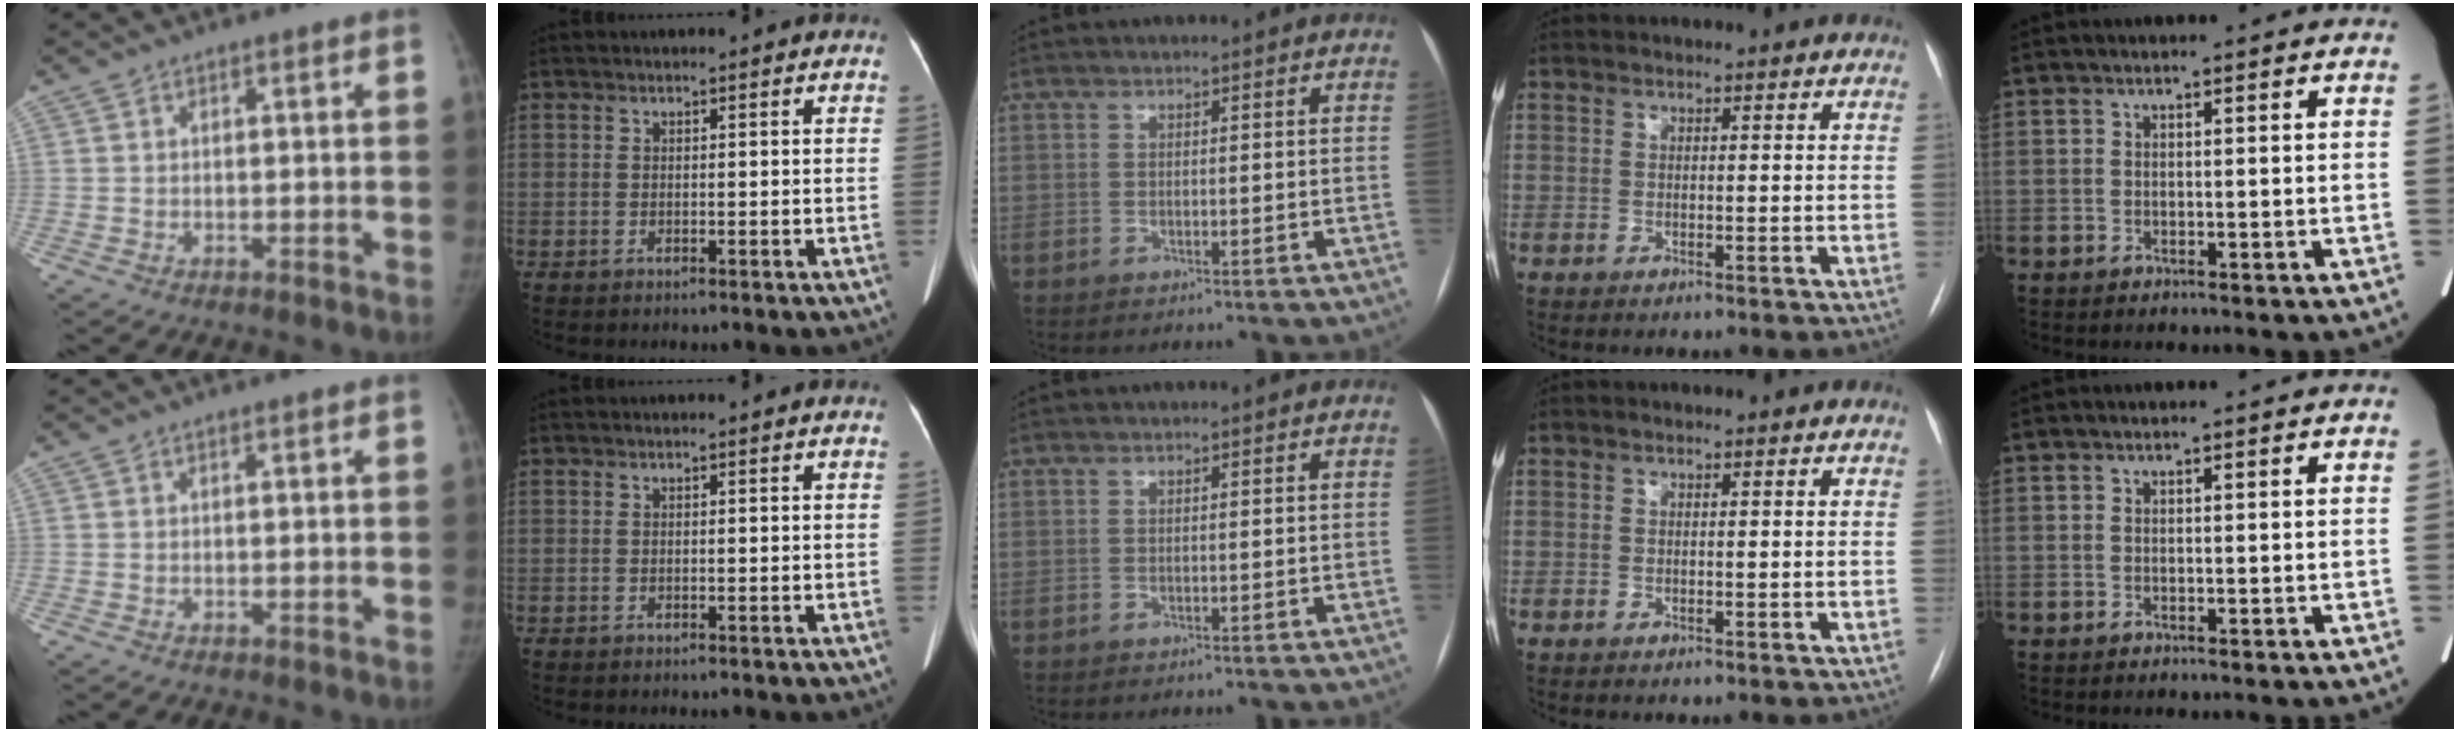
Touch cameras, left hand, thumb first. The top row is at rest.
{}